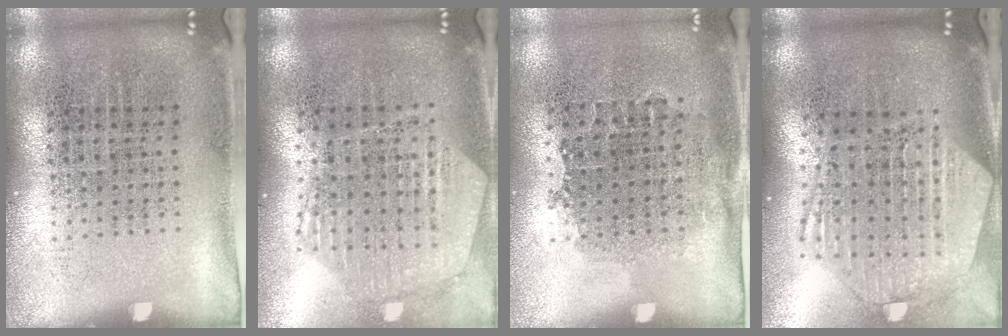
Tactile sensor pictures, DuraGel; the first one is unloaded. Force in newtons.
{"total": 1.2, "press": 1.2, "slide": 0.1}
{"total": 0.9, "press": 0.8, "slide": 0.5}
{"total": 2.6, "press": 2.2, "slide": 1.5}